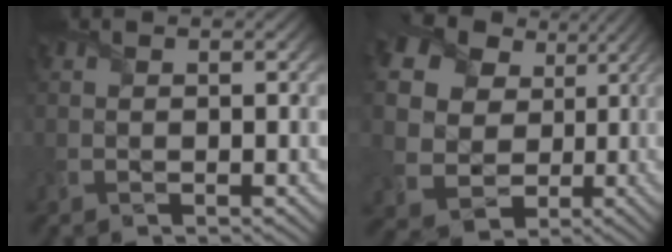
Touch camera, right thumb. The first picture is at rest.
{"total": 16.6, "force": [5.7, 13.5, 7.8], "torque": [-0.247, 0.047, 0.118]}